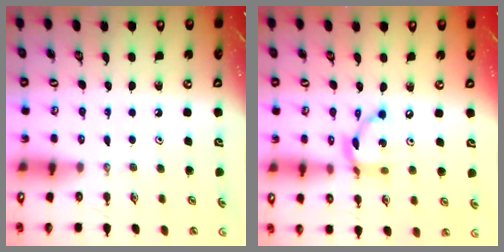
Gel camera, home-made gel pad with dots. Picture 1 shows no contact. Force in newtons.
{"total": 12.2, "press": 12.2, "slide": 0.9}